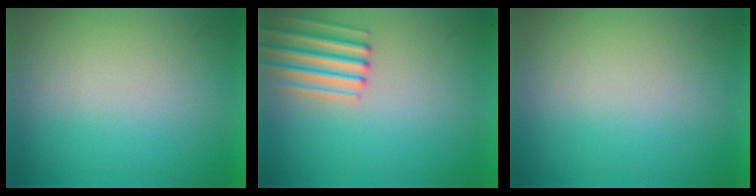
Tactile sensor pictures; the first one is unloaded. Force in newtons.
{"total": 2.8}
{"total": 0.0}